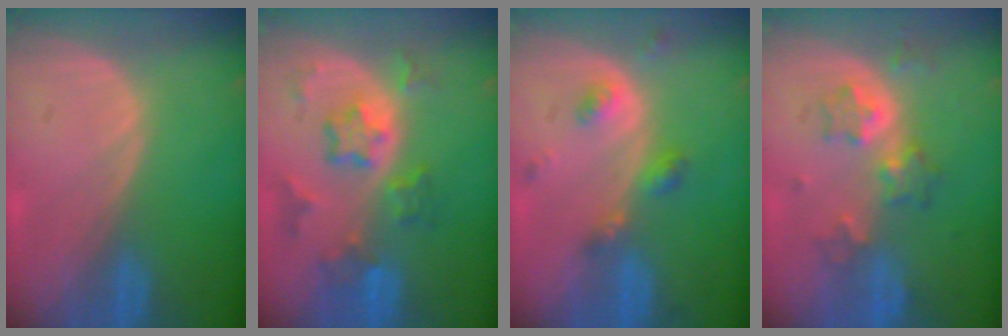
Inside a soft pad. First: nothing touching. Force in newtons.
{"total": 7.7, "press": 6.8, "slide": 3.7}
{"total": 4.6, "press": 4.1, "slide": 2.0}
{"total": 6.6, "press": 5.7, "slide": 3.2}